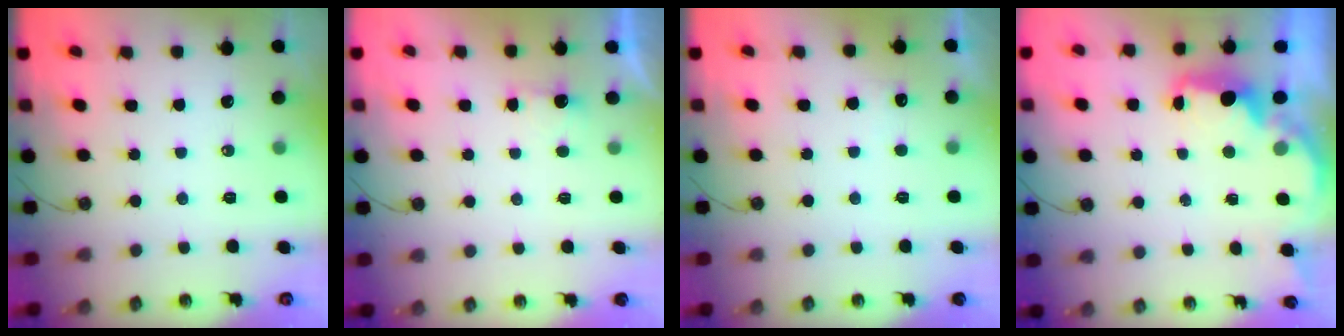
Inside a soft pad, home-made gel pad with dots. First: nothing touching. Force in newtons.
{"total": 1.3, "press": 1.1, "slide": 0.8}
{"total": 3.7, "press": 3.5, "slide": 1.2}
{"total": 2.4, "press": 2.3, "slide": 0.9}